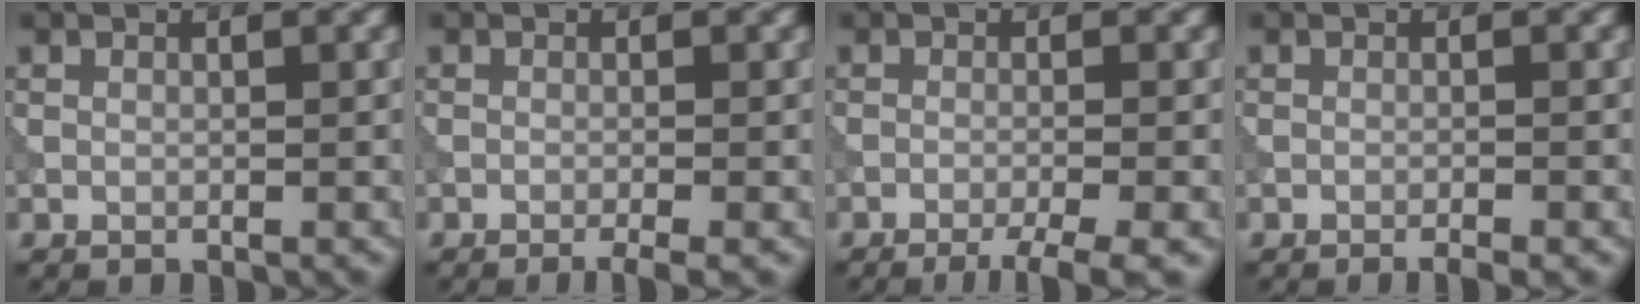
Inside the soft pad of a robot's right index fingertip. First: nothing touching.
{"total": 2.0, "force": [-1.2, 0.3, 1.6], "torque": [-0.020, -0.002, -0.023]}
{"total": 3.9, "force": [-2.5, 0.6, 2.9], "torque": [-0.038, 0.002, -0.048]}
{"total": 1.4, "force": [-0.9, 0.2, 1.1], "torque": [-0.011, -0.001, -0.015]}